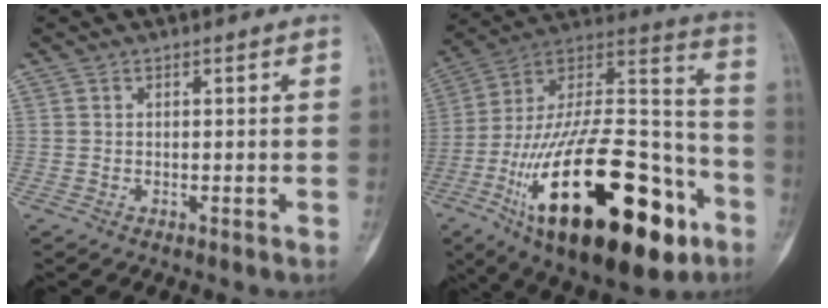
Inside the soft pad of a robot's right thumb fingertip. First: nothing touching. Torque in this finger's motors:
{"motor_torque": [1.92, 2.35, 2.49, -0.28, 0.31]}